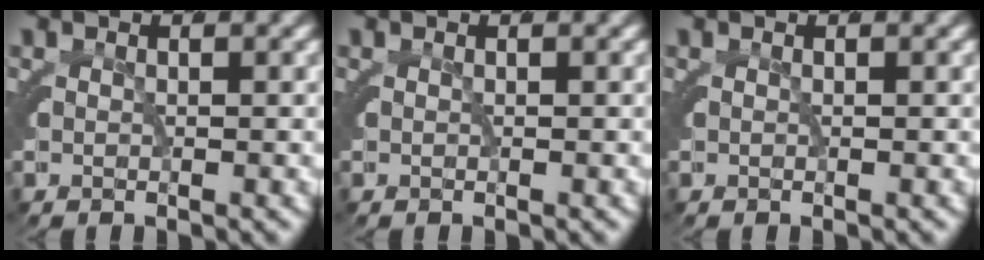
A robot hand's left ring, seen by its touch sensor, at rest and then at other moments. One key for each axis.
{"total": 0.0}
{"total": 0.0}